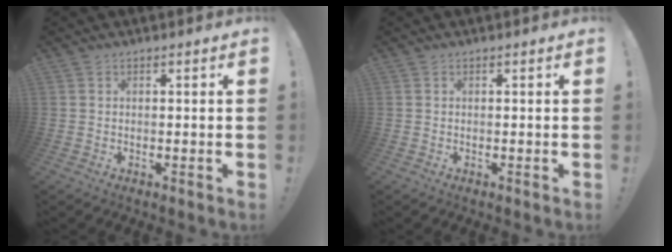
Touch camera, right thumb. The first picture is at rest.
{"total": 0.0}